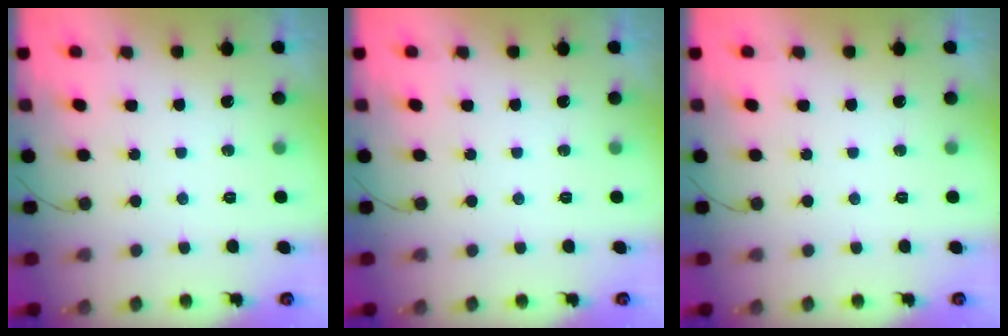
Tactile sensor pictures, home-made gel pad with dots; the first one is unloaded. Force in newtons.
{"total": 0.0}
{"total": 0.0}